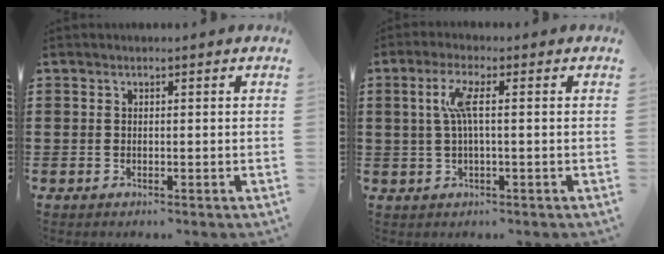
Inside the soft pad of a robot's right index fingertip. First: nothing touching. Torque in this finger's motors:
{"motor_torque": [1.03, 0.20, 0.32, 0.05]}